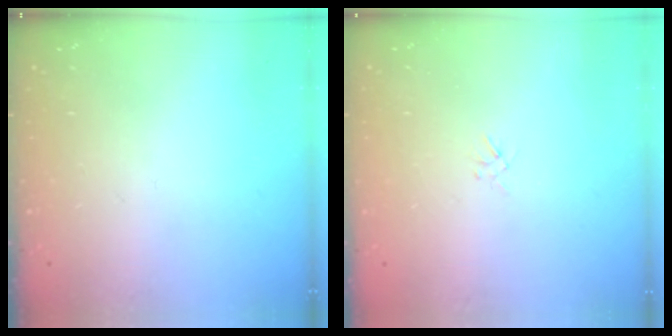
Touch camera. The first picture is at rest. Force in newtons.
{"total": 1.0, "press": 0.9, "slide": 0.4}